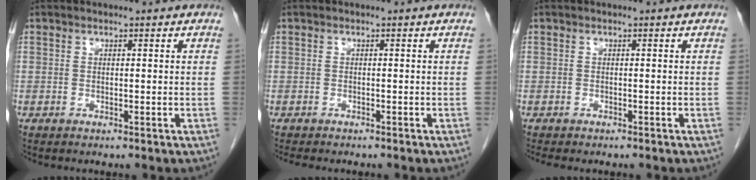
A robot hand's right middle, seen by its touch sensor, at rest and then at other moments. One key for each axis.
{"total": 4.3, "fx": -3.7, "fy": 1.1, "fz": 1.9, "tx": -0.026, "ty": -0.008, "tz": -0.046}
{"total": 3.1, "fx": -2.6, "fy": 0.9, "fz": 1.4, "tx": -0.018, "ty": -0.006, "tz": -0.029}